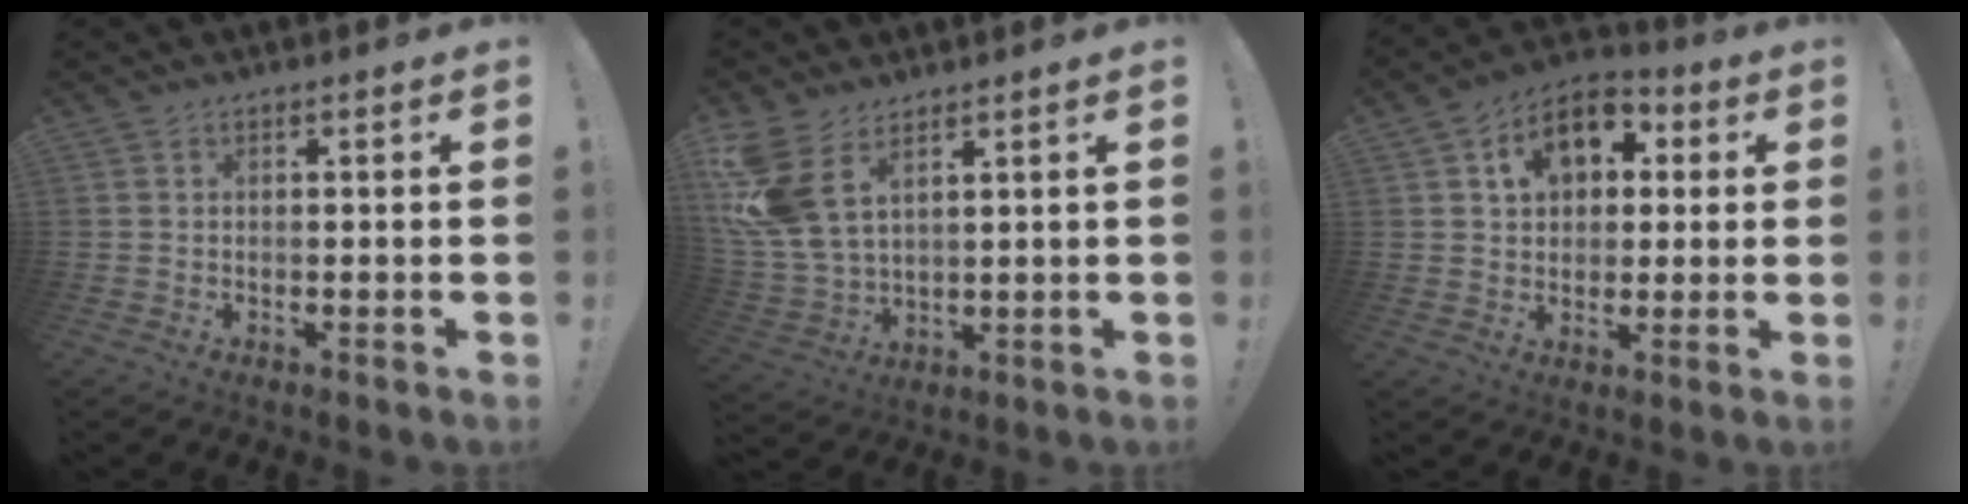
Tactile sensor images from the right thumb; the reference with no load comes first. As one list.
[{"total": 11.9, "force": [6.1, 6.2, 8.1], "torque": [-0.174, -0.033, 0.121]}, {"total": 12.3, "force": [4.7, 8.9, 7.0], "torque": [-0.095, -0.007, 0.086]}]